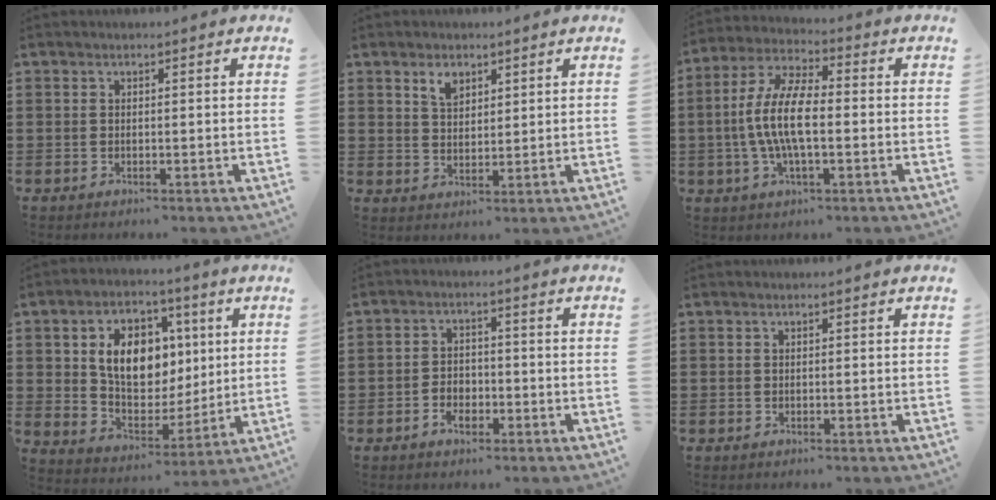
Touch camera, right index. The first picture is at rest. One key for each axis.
{"total": 3.2, "fx": 2.1, "fy": 1.9, "fz": 1.6, "tx": -0.031, "ty": 0.002, "tz": 0.037}
{"total": 9.8, "fx": -1.3, "fy": 3.2, "fz": 9.2, "tx": -0.207, "ty": -0.014, "tz": -0.030}
{"total": 11.2, "fx": 2.7, "fy": 8.0, "fz": 7.4, "tx": -0.136, "ty": 0.016, "tz": 0.049}
{"total": 3.1, "fx": -1.6, "fy": 2.0, "fz": 1.8, "tx": -0.036, "ty": 0.001, "tz": -0.031}
{"total": 0.0}